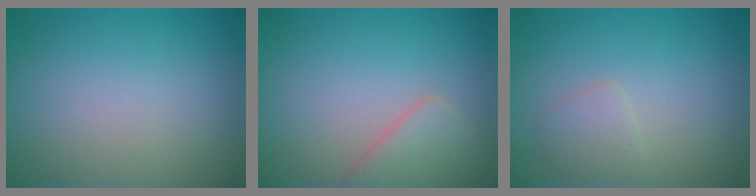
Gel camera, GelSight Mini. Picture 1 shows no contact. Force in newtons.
{"total": 2.9, "press": 2.9, "slide": 0.1}
{"total": 1.4, "press": 1.4, "slide": 0.1}